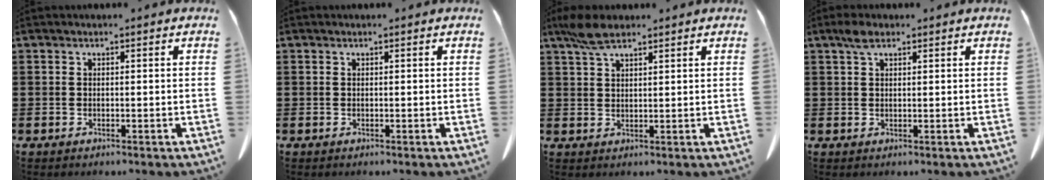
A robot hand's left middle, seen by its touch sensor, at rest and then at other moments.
{"total": 0.0}
{"total": 4.8, "force": [3.4, 1.5, 3.1], "torque": [-0.070, 0.004, 0.063]}
{"total": 2.4, "force": [1.5, 1.1, 1.5], "torque": [-0.035, 0.005, 0.028]}